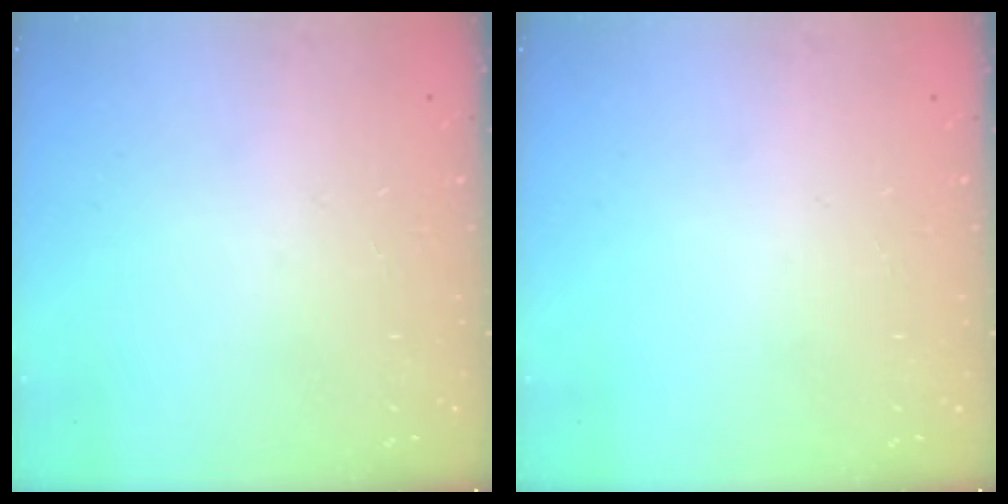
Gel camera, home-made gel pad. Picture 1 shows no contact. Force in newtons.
{"total": 0.0}